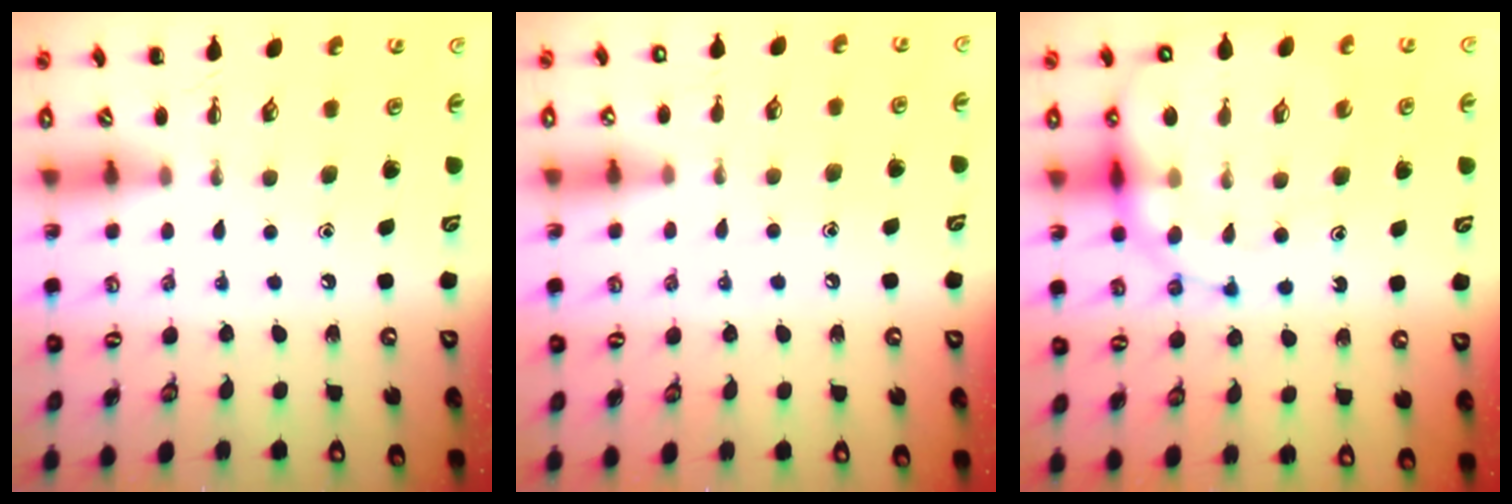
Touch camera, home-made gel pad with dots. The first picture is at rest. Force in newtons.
{"total": 6.6, "press": 6.4, "slide": 1.6}
{"total": 16.5, "press": 16.0, "slide": 3.7}